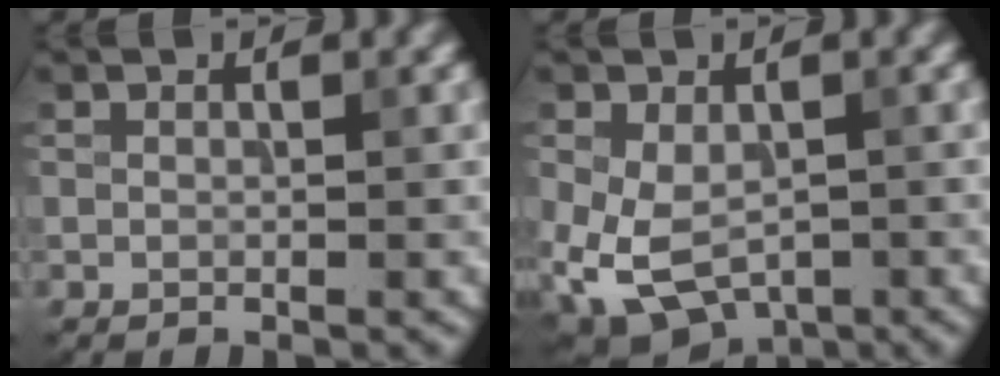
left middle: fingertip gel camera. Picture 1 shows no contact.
{"total": 6.6, "force": [-2.7, 4.0, 4.5], "torque": [-0.104, -0.031, -0.021]}